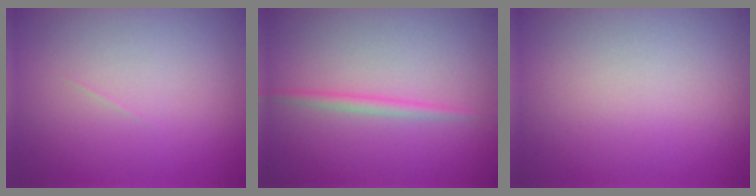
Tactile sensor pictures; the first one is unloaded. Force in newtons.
{"total": 1.2, "press": 1.2, "slide": 0.1}
{"total": 0.0}